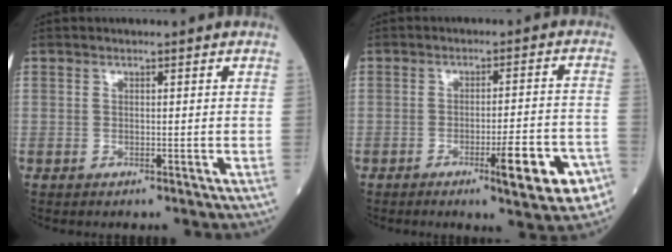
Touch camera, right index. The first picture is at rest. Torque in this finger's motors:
{"motor_torque": [1.08, -0.64, 0.55, 0.11]}